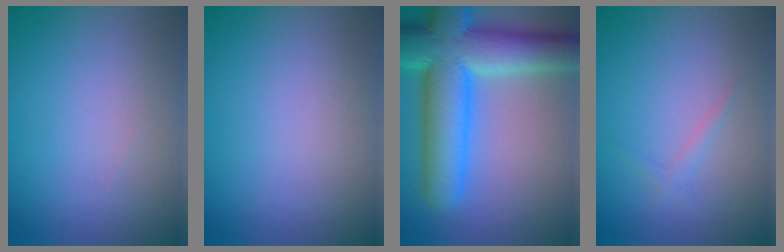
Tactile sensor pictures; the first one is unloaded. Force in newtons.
{"total": 0.0}
{"total": 12.8, "press": 12.8, "slide": 0.5}
{"total": 0.9, "press": 0.9, "slide": 0.0}